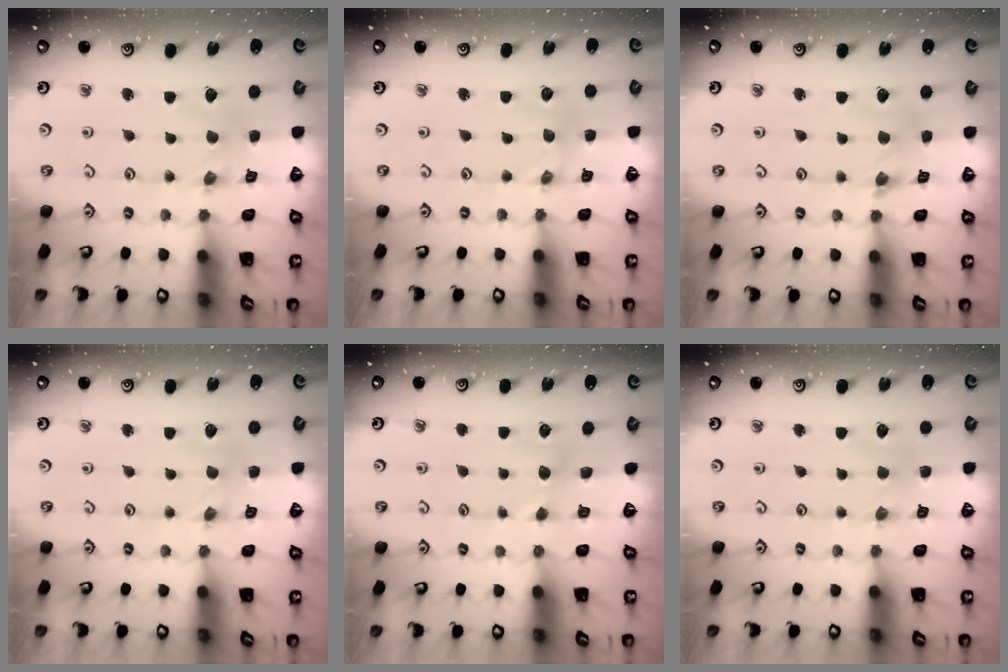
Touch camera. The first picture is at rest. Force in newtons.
{"total": 1.4, "press": 1.4, "slide": 0.3}
{"total": 2.7, "press": 2.7, "slide": 0.4}
{"total": 2.3, "press": 2.3, "slide": 0.3}
{"total": 2.5, "press": 2.4, "slide": 0.2}
{"total": 2.9, "press": 2.9, "slide": 0.5}